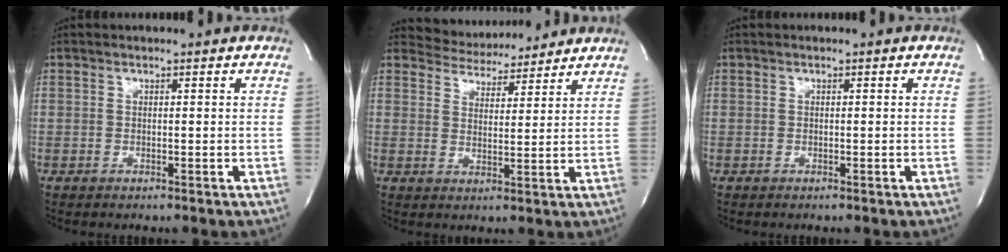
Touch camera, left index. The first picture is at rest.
{"total": 7.7, "force": [7.5, 1.7, 0.6], "torque": [-0.014, 0.009, 0.110]}
{"total": 0.0}